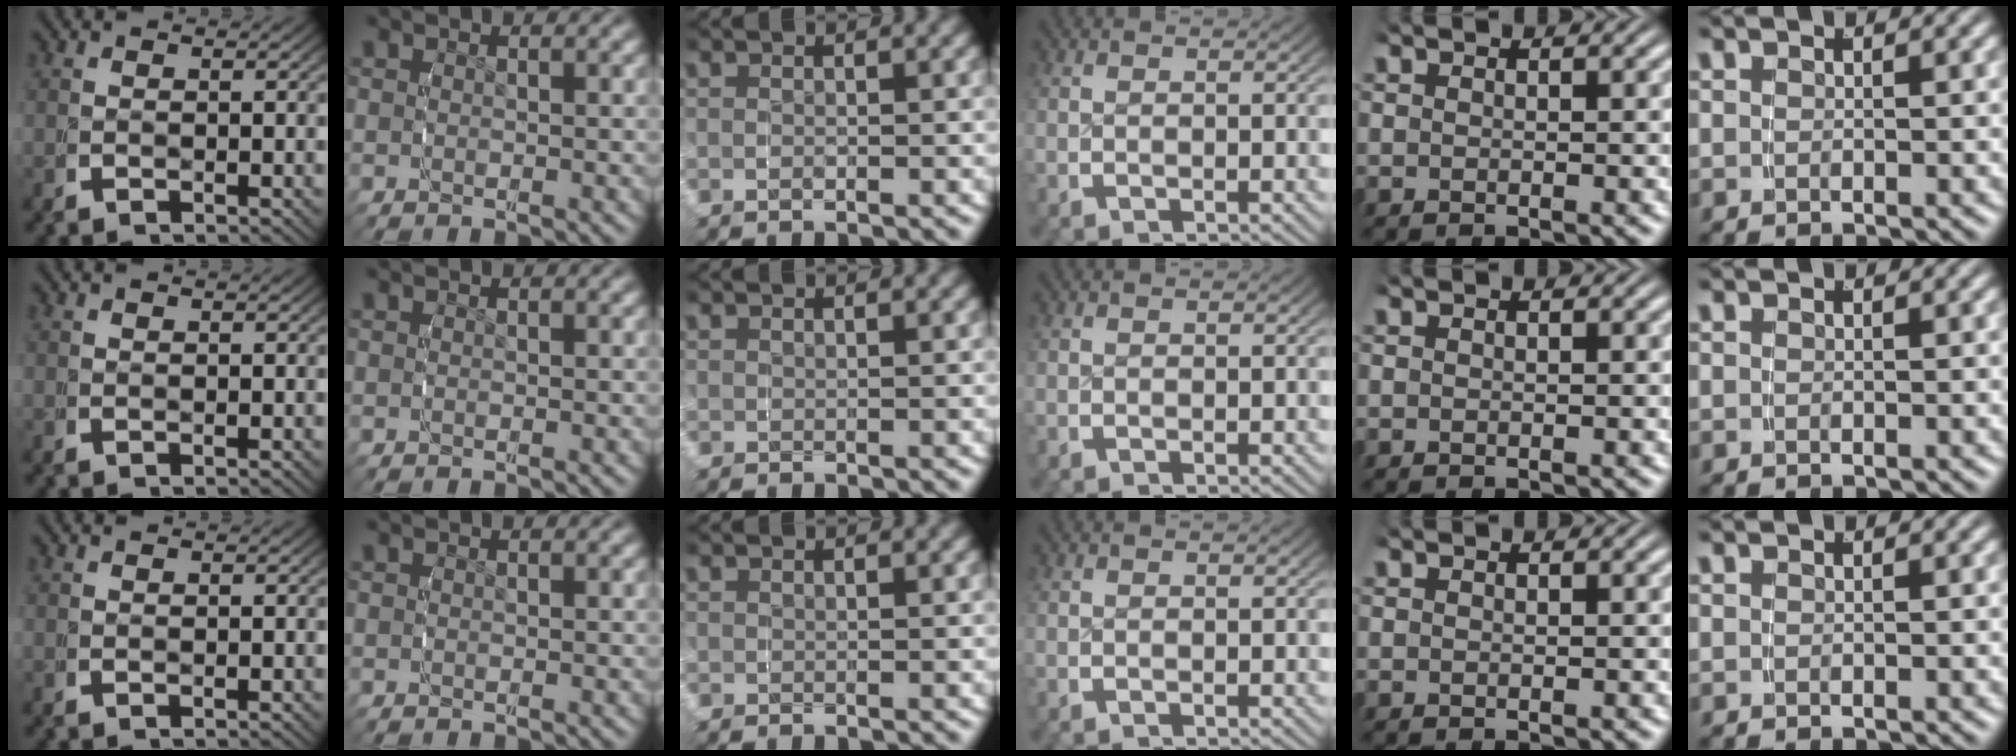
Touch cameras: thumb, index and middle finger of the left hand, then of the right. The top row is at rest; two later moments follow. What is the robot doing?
{"motion": "grasp_and_lifting", "object": "fork"}